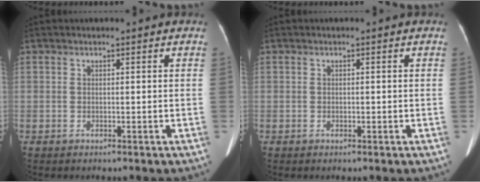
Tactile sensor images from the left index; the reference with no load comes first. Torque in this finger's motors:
{"motor_torque": [-0.26, -0.01, -0.02, -0.01]}